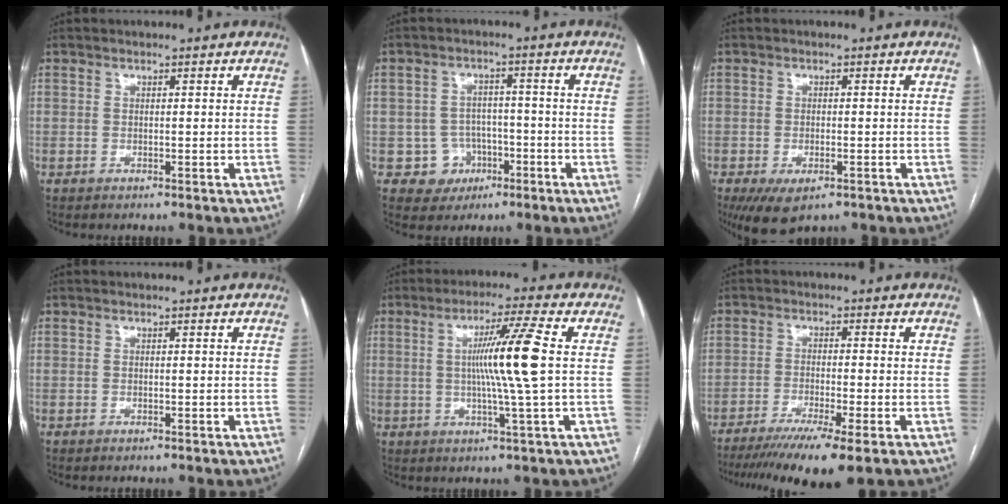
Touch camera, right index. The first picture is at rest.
{"total": 5.6, "force": [-2.1, 5.2, 0.3], "torque": [0.004, 0.015, -0.026]}
{"total": 6.3, "force": [-3.8, 2.8, 4.3], "torque": [-0.073, -0.012, -0.057]}
{"total": 0.0}
{"total": 9.5, "force": [0.8, -1.8, 9.3], "torque": [-0.168, -0.001, 0.016]}
{"total": 11.5, "force": [-7.9, 0.0, 8.3], "torque": [-0.134, -0.025, -0.126]}